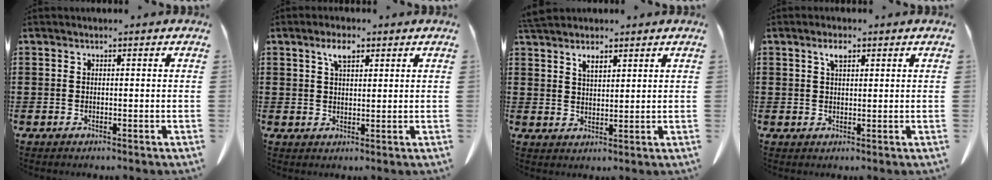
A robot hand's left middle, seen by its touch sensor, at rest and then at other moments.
{"total": 3.6, "force": [2.2, 1.4, 2.6], "torque": [-0.049, 0.002, 0.036]}
{"total": 3.0, "force": [2.5, 0.9, 1.5], "torque": [-0.034, 0.002, 0.046]}
{"total": 2.5, "force": [1.4, 0.9, 1.8], "torque": [-0.032, 0.000, 0.024]}